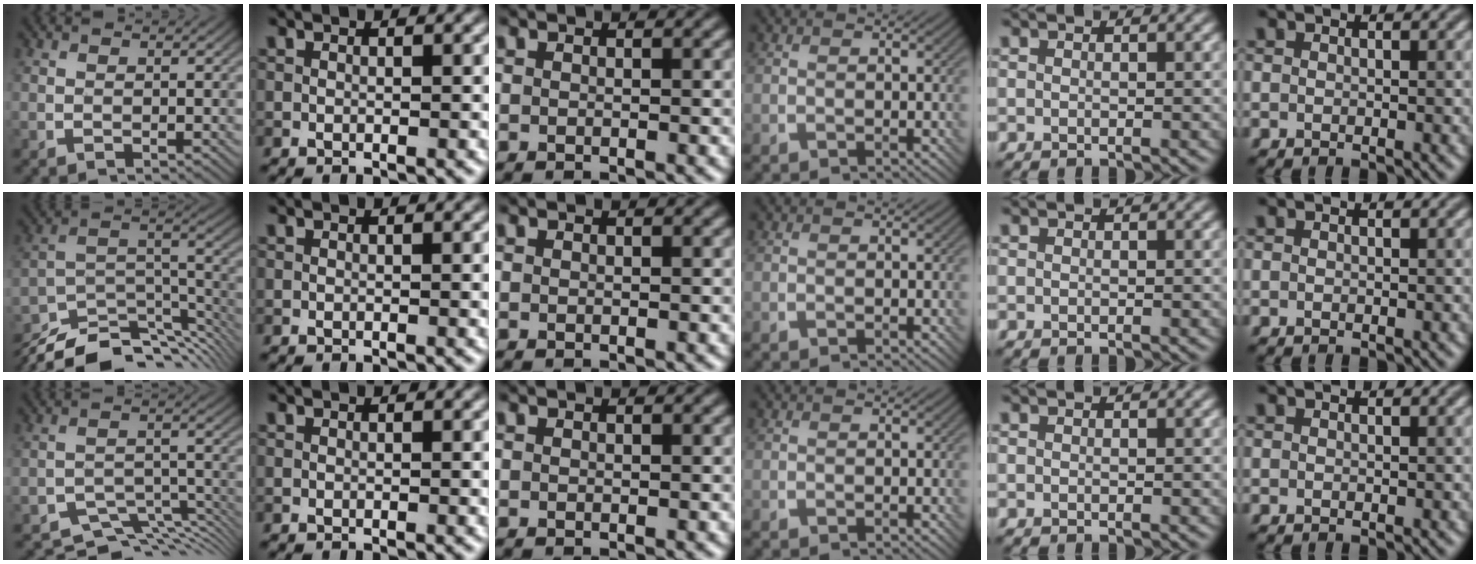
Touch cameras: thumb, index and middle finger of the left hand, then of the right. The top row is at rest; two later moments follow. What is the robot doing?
{"motion": "insert", "object": "bottle cap"}